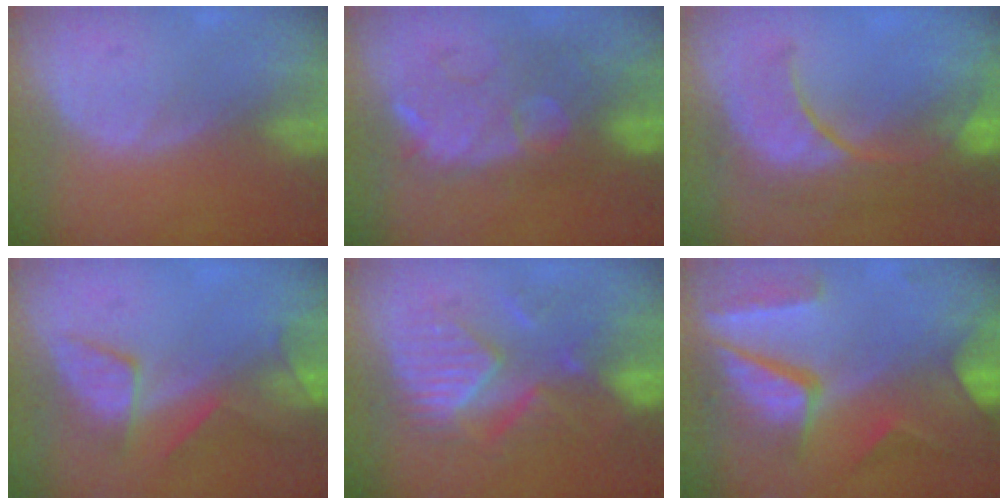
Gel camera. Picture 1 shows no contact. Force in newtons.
{"total": 9.8, "press": 9.5, "slide": 2.7}
{"total": 10.2, "press": 9.1, "slide": 4.5}
{"total": 5.9, "press": 5.7, "slide": 1.1}
{"total": 9.4, "press": 9.3, "slide": 1.6}
{"total": 10.4, "press": 8.8, "slide": 5.5}